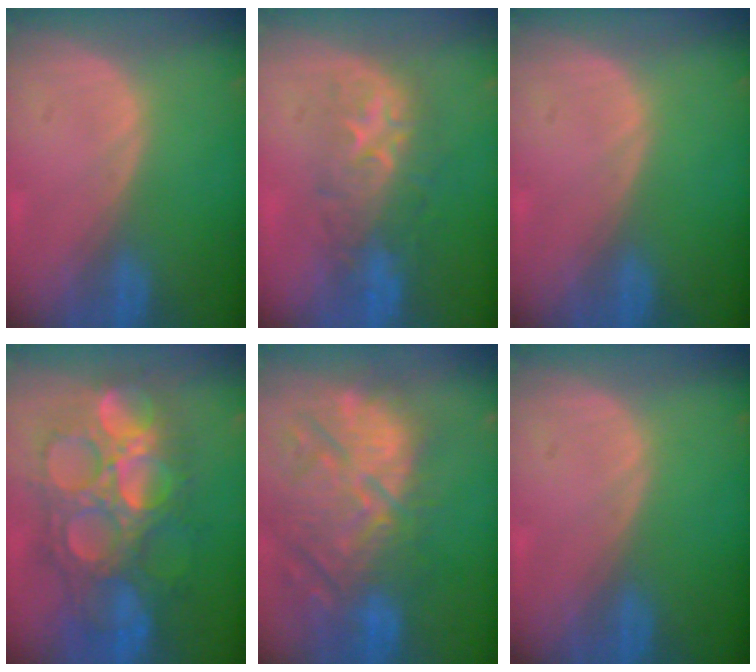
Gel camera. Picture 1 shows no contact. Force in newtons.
{"total": 8.1, "press": 8.0, "slide": 1.1}
{"total": 0.0}
{"total": 13.6, "press": 13.5, "slide": 1.5}
{"total": 14.0, "press": 12.5, "slide": 6.2}
{"total": 0.0}